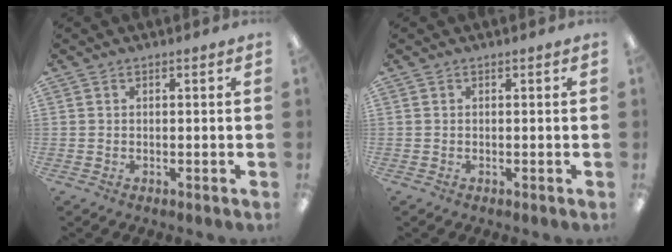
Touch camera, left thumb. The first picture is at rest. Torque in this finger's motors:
{"motor_torque": [0.00, 0.00, -0.06, 0.06, 0.00]}